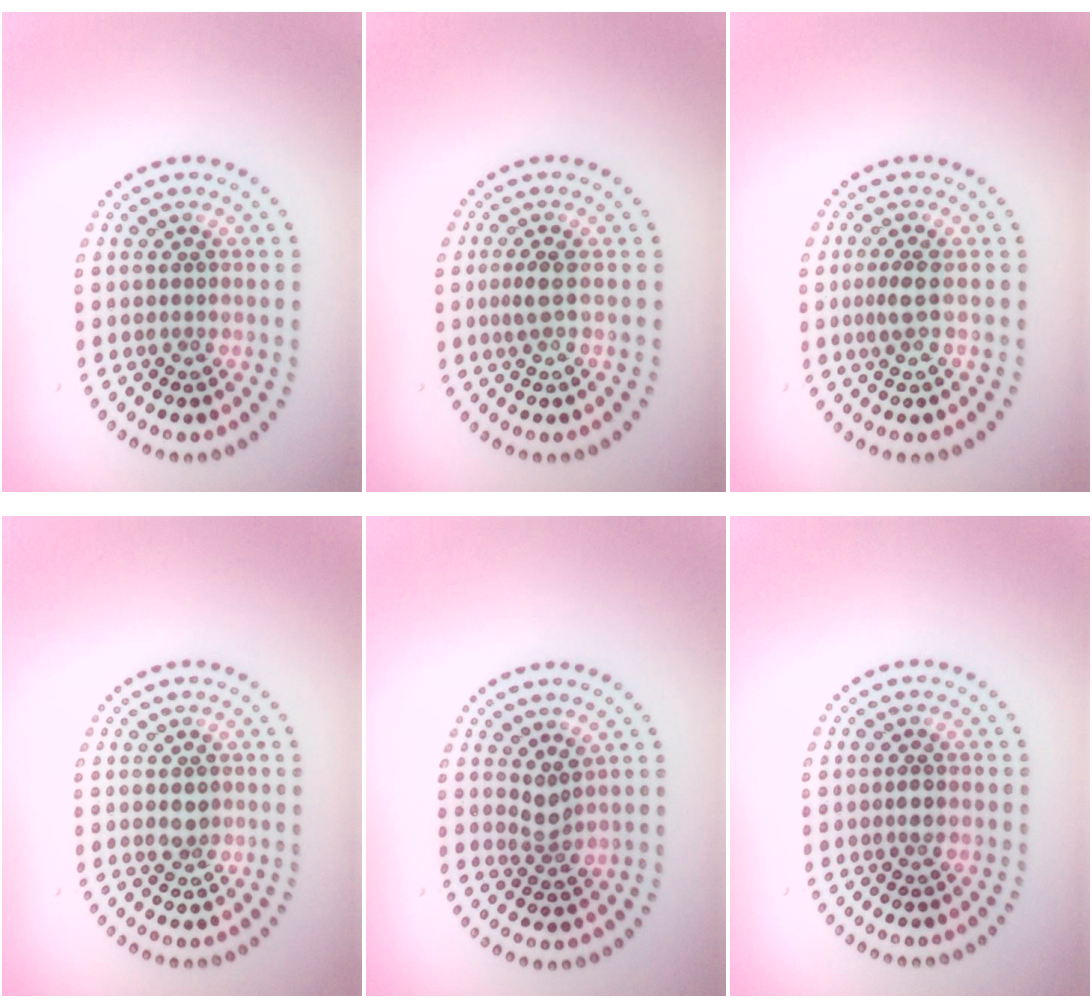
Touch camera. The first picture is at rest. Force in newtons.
{"total": 1.5, "press": 1.2, "slide": 0.9}
{"total": 1.8, "press": 1.4, "slide": 1.1}
{"total": 1.6, "press": 1.6, "slide": 0.3}
{"total": 2.0, "press": 1.5, "slide": 1.4}
{"total": 1.1, "press": 1.0, "slide": 0.4}